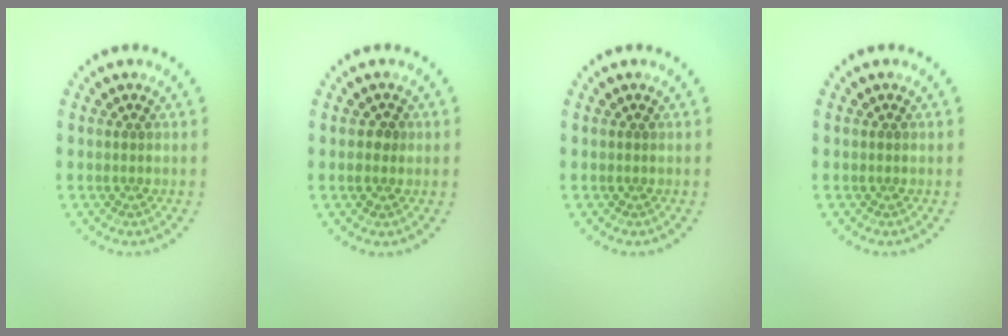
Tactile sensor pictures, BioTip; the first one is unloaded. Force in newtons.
{"total": 1.1, "press": 1.1, "slide": 0.1}
{"total": 0.0}
{"total": 0.0}